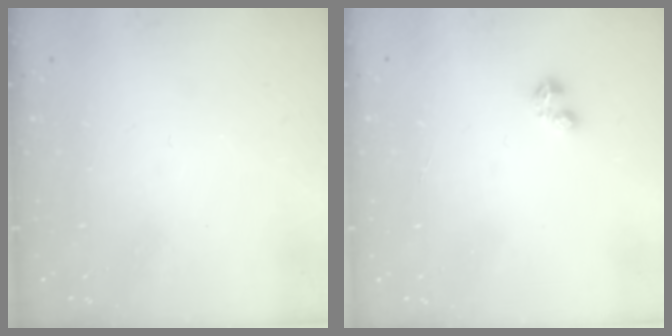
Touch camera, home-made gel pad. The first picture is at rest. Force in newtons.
{"total": 2.4, "press": 2.4, "slide": 0.3}